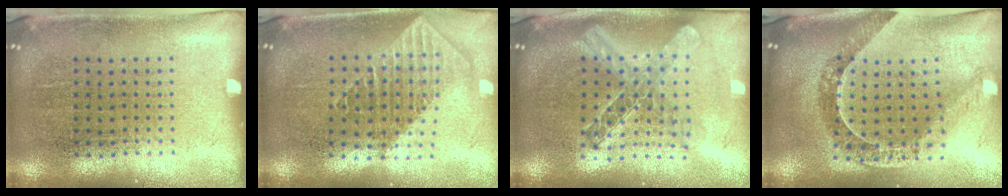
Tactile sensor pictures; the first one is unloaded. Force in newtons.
{"total": 1.8, "press": 1.5, "slide": 1.0}
{"total": 2.1, "press": 1.8, "slide": 1.2}
{"total": 1.1, "press": 1.1, "slide": 0.3}